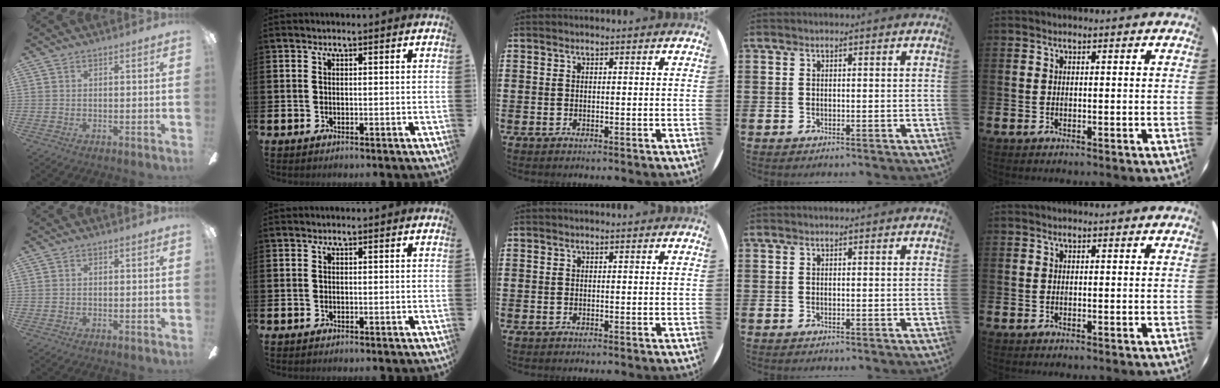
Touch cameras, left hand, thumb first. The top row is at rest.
{}